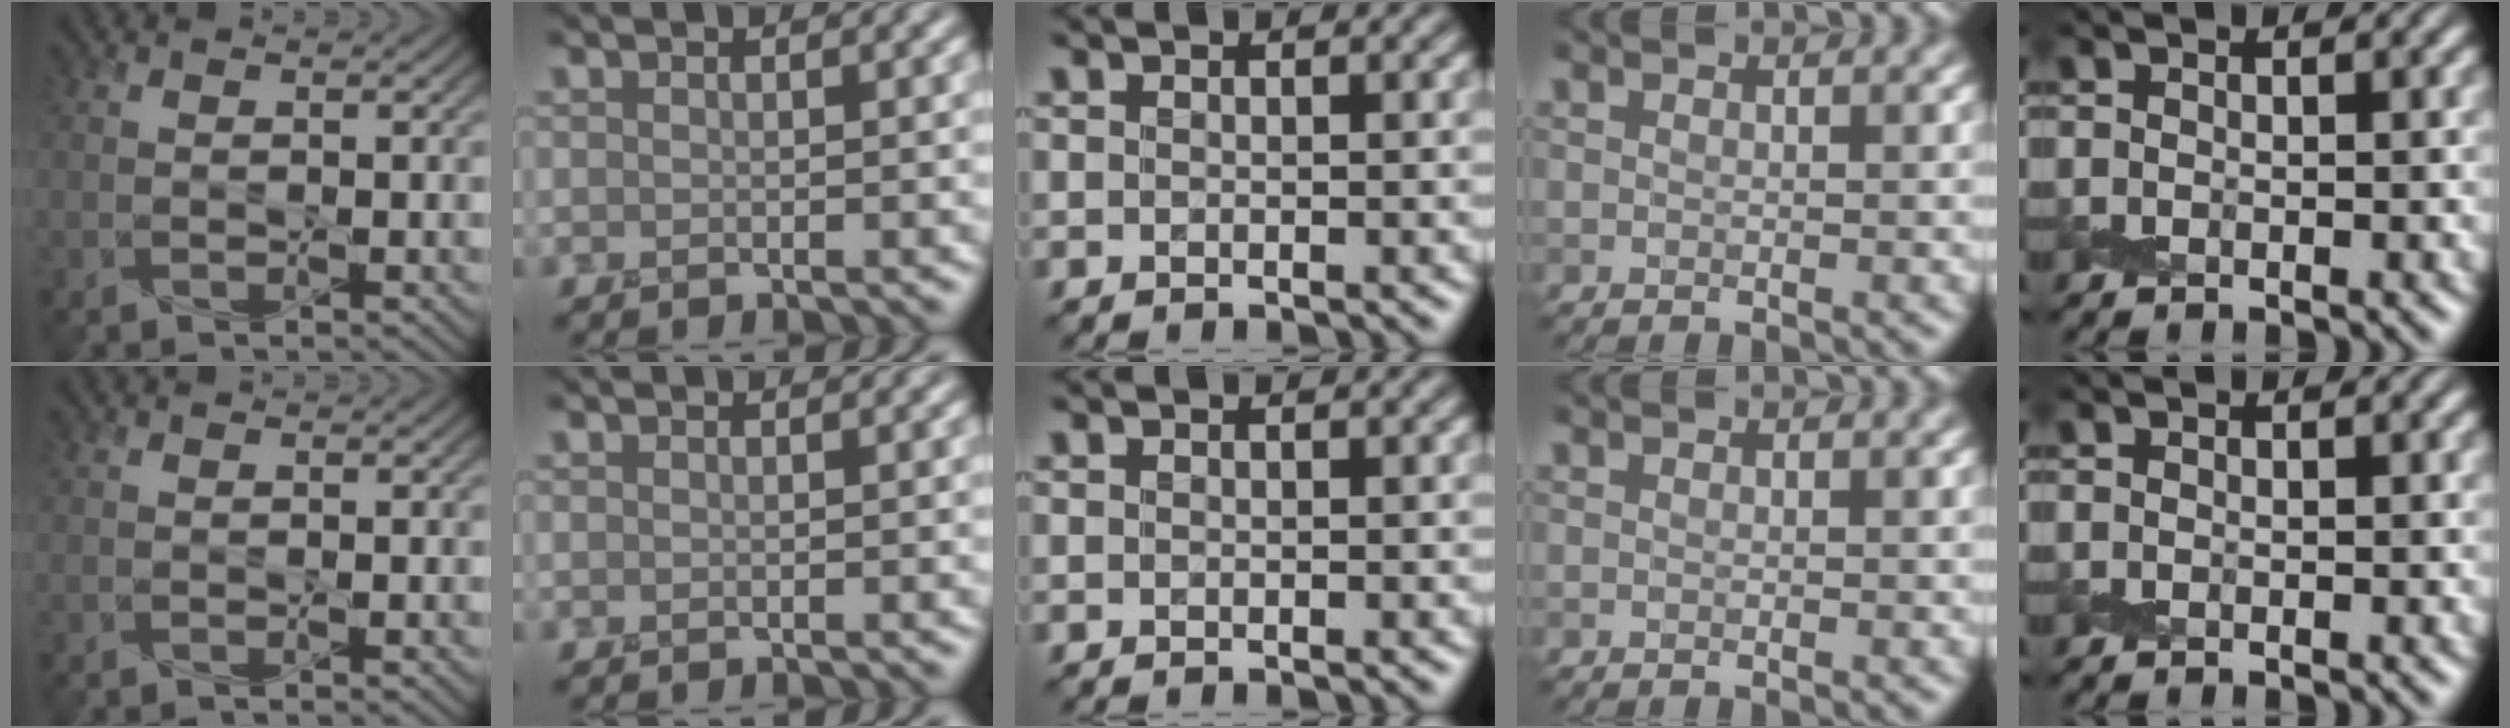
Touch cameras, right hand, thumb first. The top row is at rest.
{}